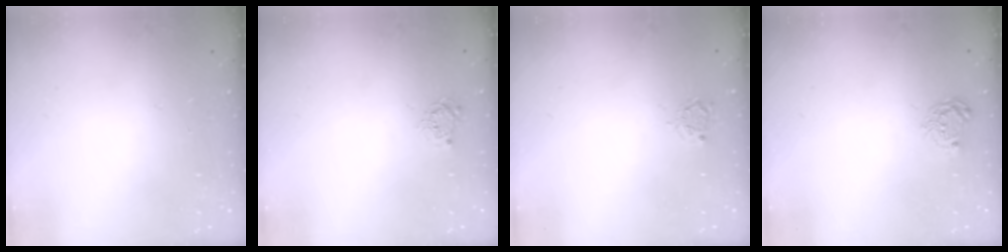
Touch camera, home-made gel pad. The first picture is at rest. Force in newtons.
{"total": 4.1, "press": 4.1, "slide": 0.5}
{"total": 2.9, "press": 2.9, "slide": 0.3}
{"total": 5.0, "press": 5.0, "slide": 0.5}